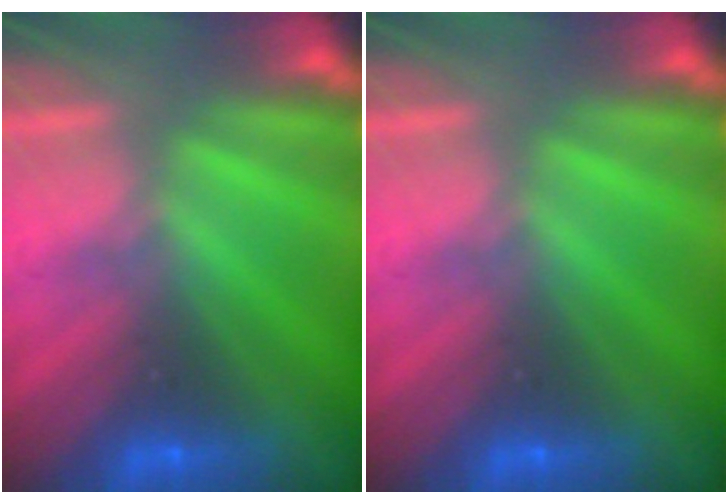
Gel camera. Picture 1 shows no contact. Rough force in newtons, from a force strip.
{"total": 0.0}